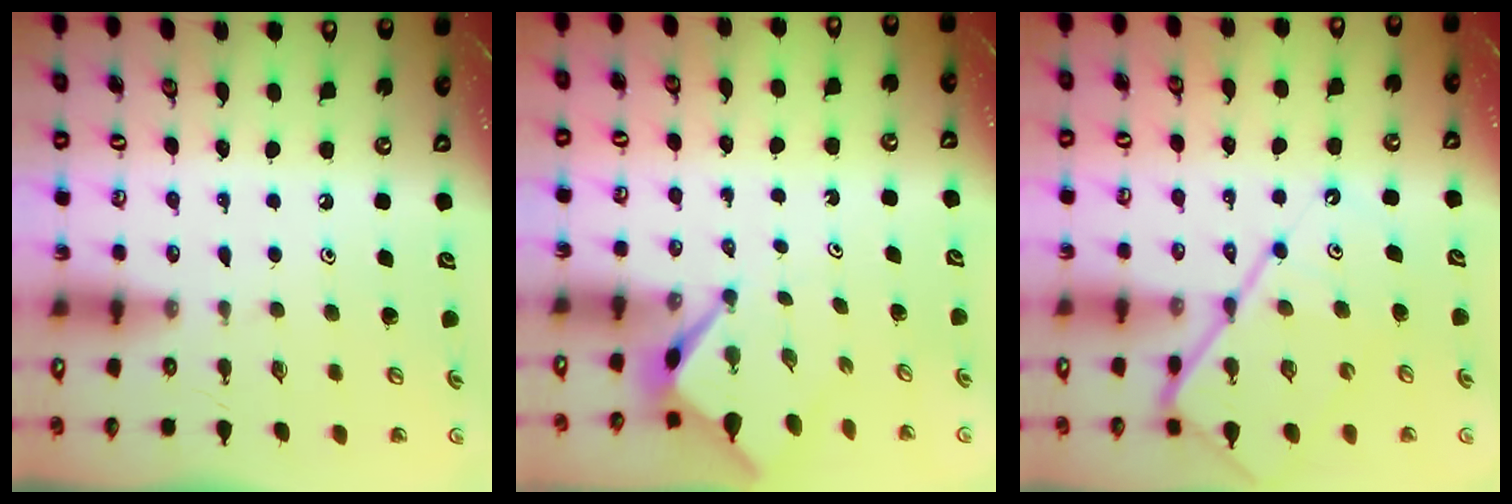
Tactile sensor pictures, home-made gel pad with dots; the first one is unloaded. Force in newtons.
{"total": 3.2, "press": 3.2, "slide": 0.2}
{"total": 13.3, "press": 13.3, "slide": 1.3}